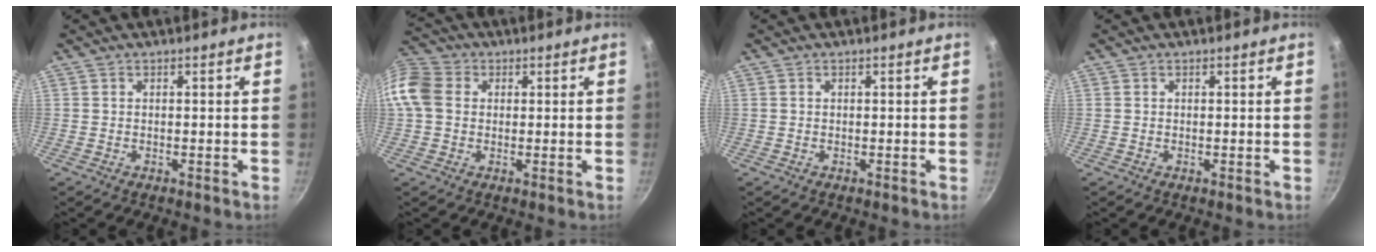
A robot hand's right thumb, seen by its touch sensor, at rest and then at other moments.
{"total": 12.7, "force": [1.2, 10.4, 7.2], "torque": [-0.153, 0.029, 0.008]}
{"total": 0.0}
{"total": 0.0}